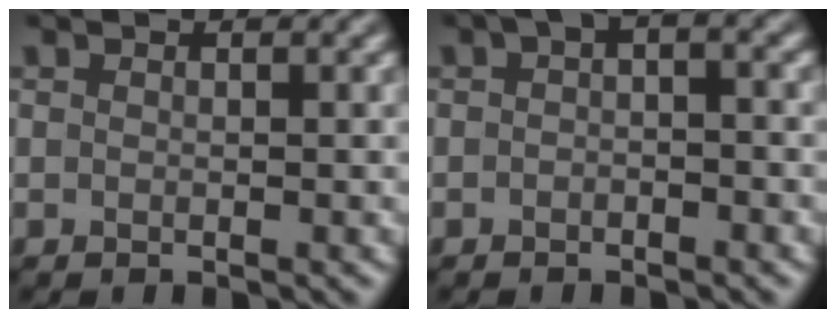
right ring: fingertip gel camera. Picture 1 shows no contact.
{"total": 2.1, "force": [0.3, 1.1, 1.8], "torque": [-0.030, 0.010, -0.008]}